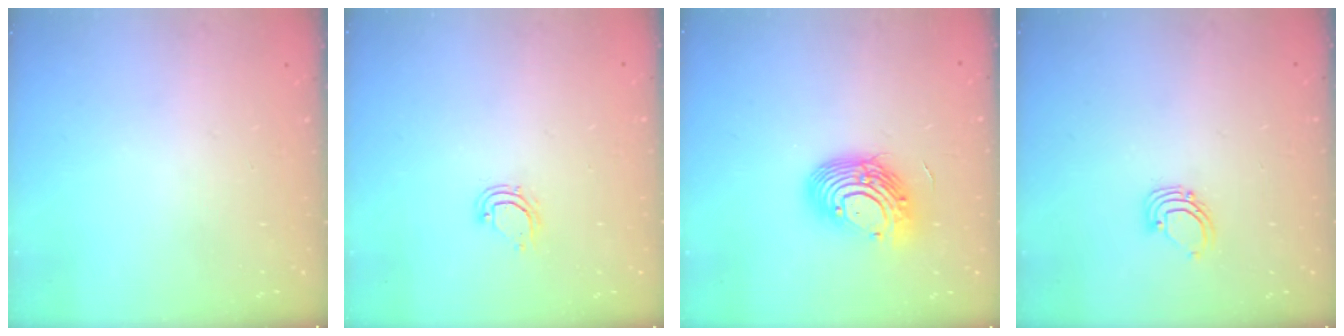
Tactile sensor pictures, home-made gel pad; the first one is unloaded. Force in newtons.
{"total": 4.6, "press": 4.5, "slide": 0.3}
{"total": 12.4, "press": 12.3, "slide": 1.8}
{"total": 2.6, "press": 2.6, "slide": 0.2}